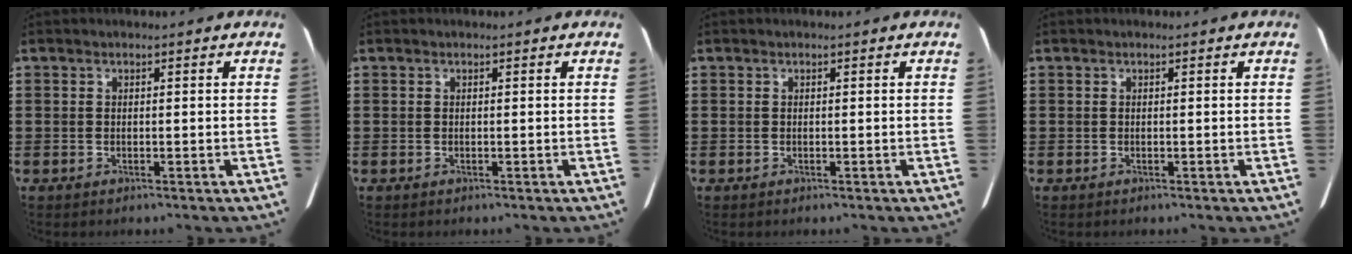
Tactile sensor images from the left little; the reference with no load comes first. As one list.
[{"total": 0.0}, {"total": 0.0}, {"total": 0.0}]